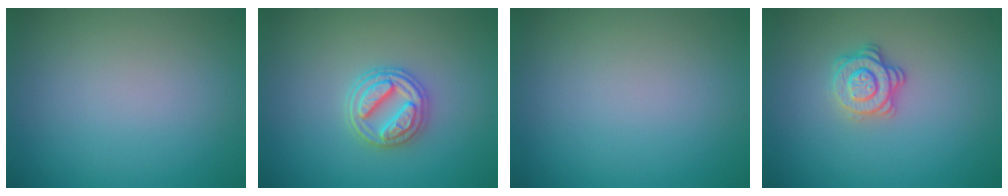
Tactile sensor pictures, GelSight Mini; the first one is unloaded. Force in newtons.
{"total": 3.6, "press": 3.3, "slide": 1.4}
{"total": 0.0}
{"total": 2.8, "press": 2.5, "slide": 1.2}